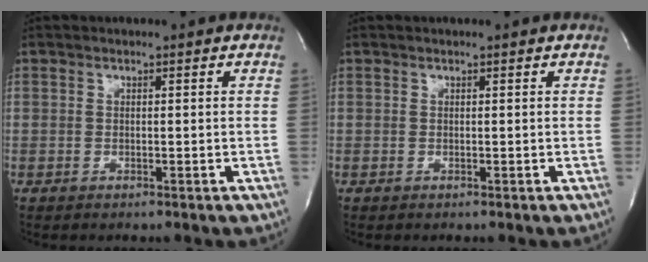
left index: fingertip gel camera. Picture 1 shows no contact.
{"total": 0.7, "force": [0.7, 0.0, 0.2], "torque": [-0.005, 0.006, 0.008]}